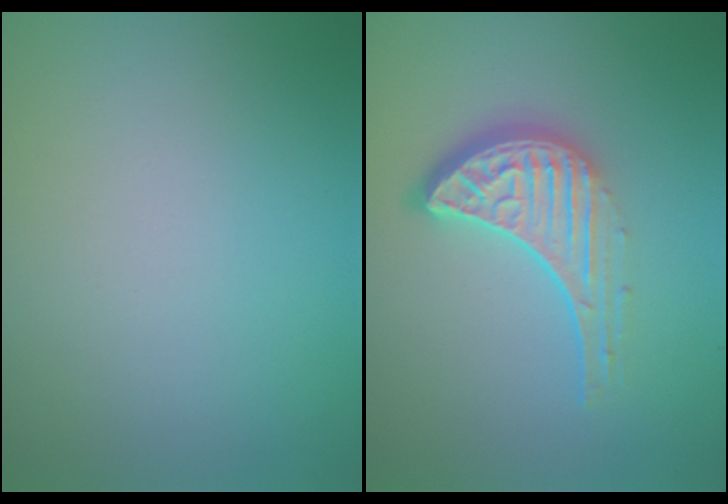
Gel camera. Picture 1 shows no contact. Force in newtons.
{"total": 4.6, "press": 3.3, "slide": 3.2}